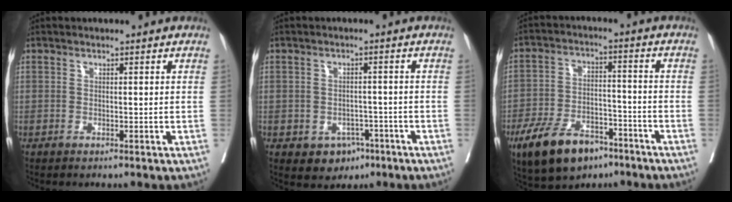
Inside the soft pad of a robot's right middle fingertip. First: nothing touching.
{"total": 4.6, "force": [-2.3, 3.5, 1.9], "torque": [-0.016, 0.005, -0.023]}
{"total": 11.6, "force": [-7.5, 5.7, 6.9], "torque": [-0.131, 0.001, -0.128]}